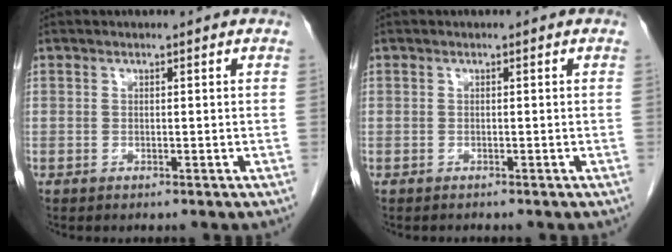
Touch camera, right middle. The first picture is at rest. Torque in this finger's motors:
{"motor_torque": [-0.27, -0.08, -0.11, 0.00]}